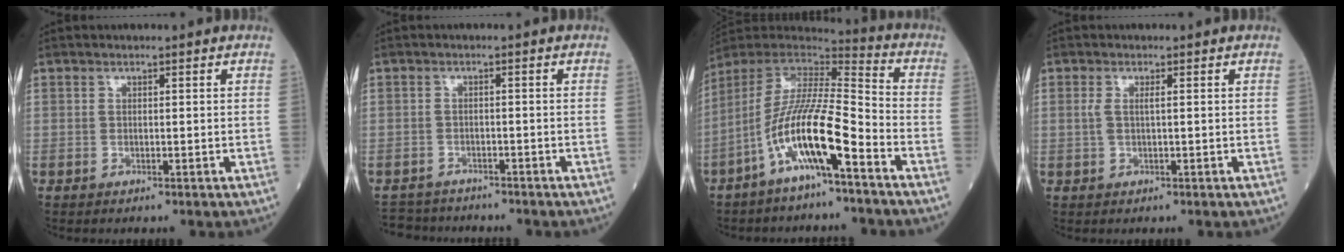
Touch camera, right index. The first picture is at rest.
{"total": 5.2, "force": [-4.9, 1.7, 0.0], "torque": [0.004, -0.006, -0.079]}
{"total": 14.3, "force": [-7.0, 1.2, 12.4], "torque": [-0.247, -0.007, -0.135]}
{"total": 1.6, "force": [0.3, 0.2, 1.6], "torque": [-0.042, 0.005, 0.005]}